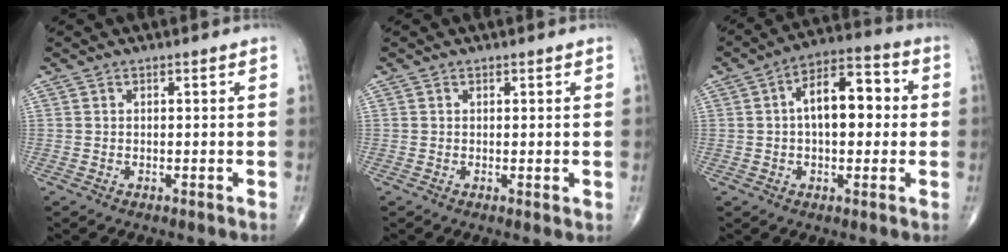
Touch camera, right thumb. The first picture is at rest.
{"total": 0.8, "force": [0.1, 0.3, 0.7], "torque": [-0.014, -0.005, 0.001]}
{"total": 12.1, "force": [1.2, 6.5, 10.2], "torque": [-0.134, 0.031, 0.009]}